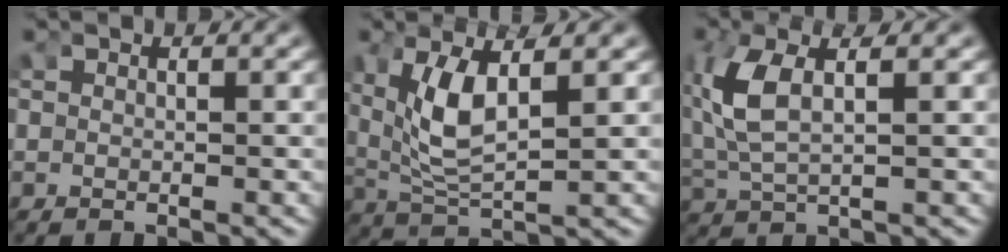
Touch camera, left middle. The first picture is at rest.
{"total": 5.3, "force": [1.3, 2.4, 4.6], "torque": [-0.115, -0.015, 0.039]}
{"total": 4.2, "force": [1.0, 1.9, 3.6], "torque": [-0.107, -0.012, 0.031]}